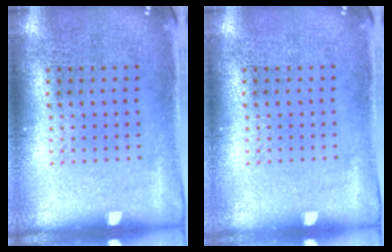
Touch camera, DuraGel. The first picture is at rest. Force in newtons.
{"total": 0.0}